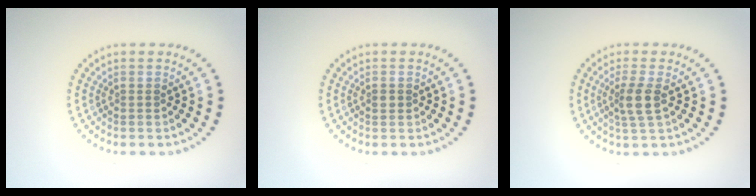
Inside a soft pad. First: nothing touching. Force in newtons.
{"total": 0.9, "press": 0.9, "slide": 0.0}
{"total": 2.4, "press": 2.0, "slide": 1.4}